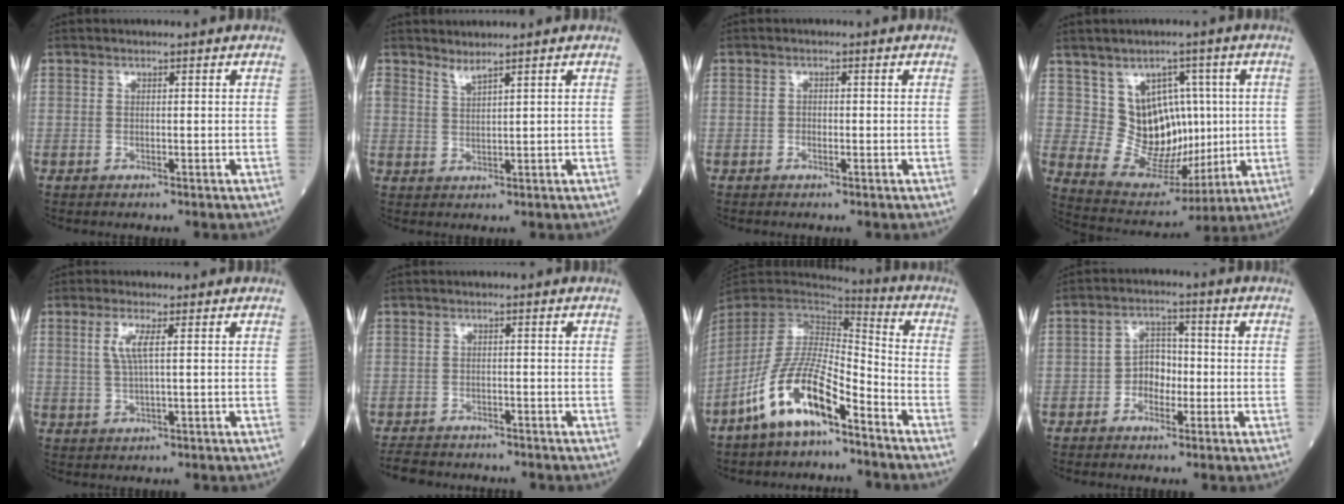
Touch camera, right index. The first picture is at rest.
{"total": 1.9, "force": [1.8, -0.3, 0.6], "torque": [-0.011, -0.008, 0.038]}
{"total": 1.0, "force": [-0.3, 0.7, 0.6], "torque": [-0.008, 0.002, -0.007]}
{"total": 11.4, "force": [2.3, 8.4, 7.2], "torque": [-0.113, 0.024, 0.063]}
{"total": 3.6, "force": [1.0, 0.3, 3.5], "torque": [-0.078, 0.001, 0.021]}
{"total": 5.1, "force": [-4.7, 1.7, 1.0], "torque": [-0.015, -0.009, -0.078]}
{"total": 13.1, "force": [-7.9, 3.5, 9.8], "torque": [-0.201, -0.005, -0.153]}
{"total": 4.6, "force": [-1.2, 3.1, 3.1], "torque": [-0.045, 0.015, -0.026]}